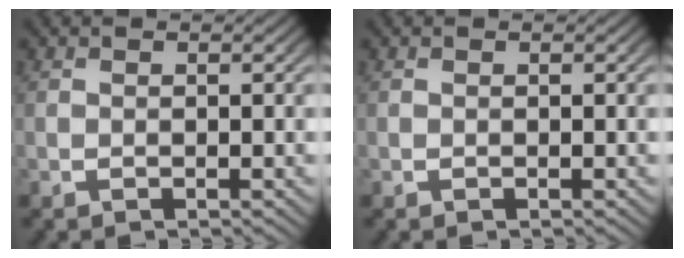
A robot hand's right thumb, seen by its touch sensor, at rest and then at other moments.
{"total": 0.0}